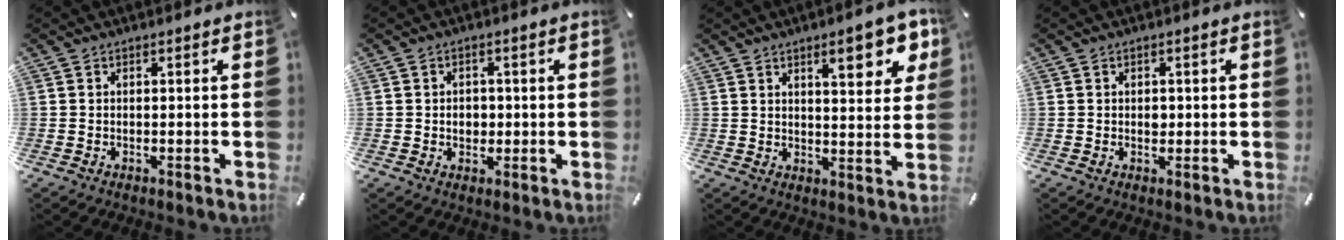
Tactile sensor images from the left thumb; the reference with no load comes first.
{"total": 3.1, "force": [-0.1, 2.6, 1.7], "torque": [-0.018, -0.003, -0.008]}
{"total": 11.1, "force": [5.9, 3.7, 8.6], "torque": [-0.112, -0.024, 0.092]}
{"total": 1.5, "force": [0.0, 1.2, 0.9], "torque": [-0.011, 0.000, -0.003]}